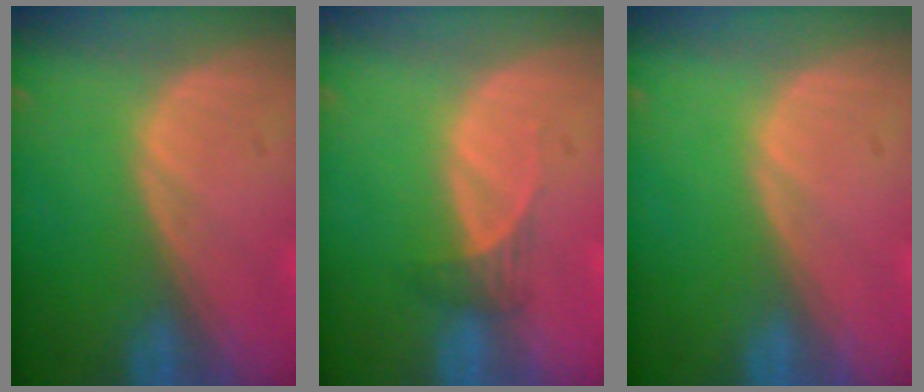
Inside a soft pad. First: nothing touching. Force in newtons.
{"total": 1.8, "press": 1.6, "slide": 0.8}
{"total": 0.0}